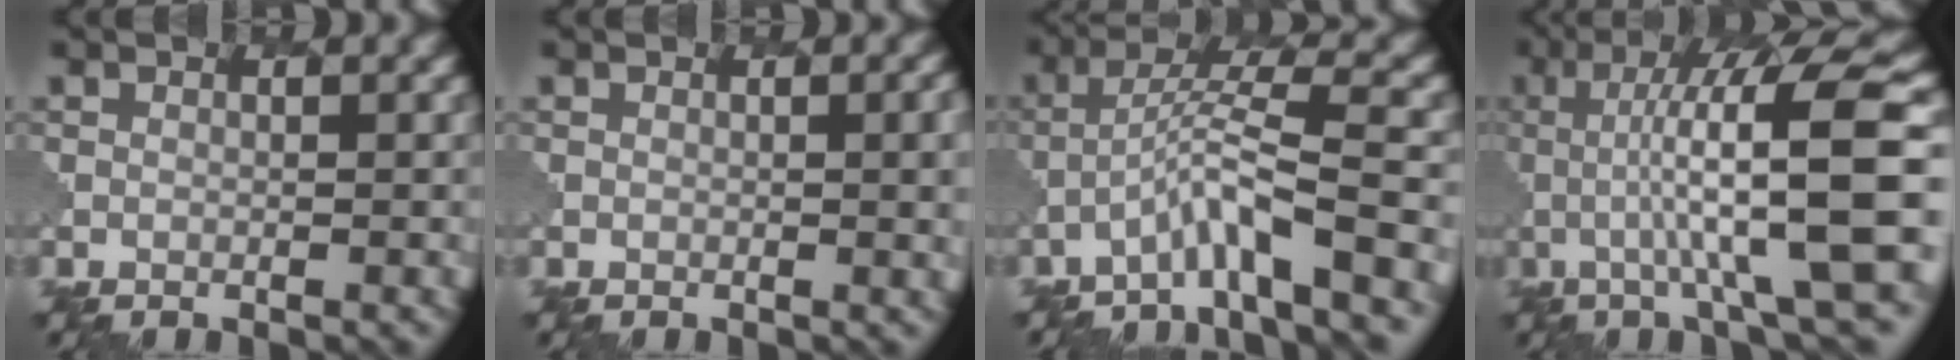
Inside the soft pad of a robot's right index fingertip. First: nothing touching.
{"total": 3.3, "force": [0.3, 1.1, 3.1], "torque": [-0.031, 0.002, 0.000]}
{"total": 5.2, "force": [-2.6, 0.3, 4.5], "torque": [-0.086, 0.014, -0.060]}
{"total": 11.6, "force": [0.4, 1.9, 11.5], "torque": [-0.172, 0.019, 0.001]}